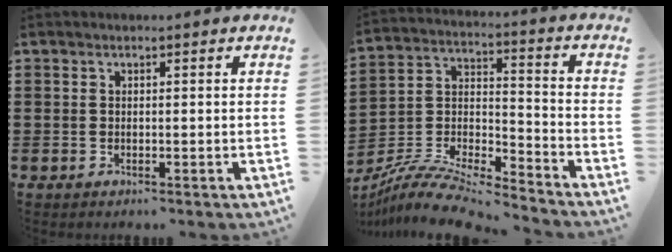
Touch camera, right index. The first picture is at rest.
{"total": 10.3, "force": [-9.5, 1.5, 3.6], "torque": [-0.078, 0.013, -0.192]}